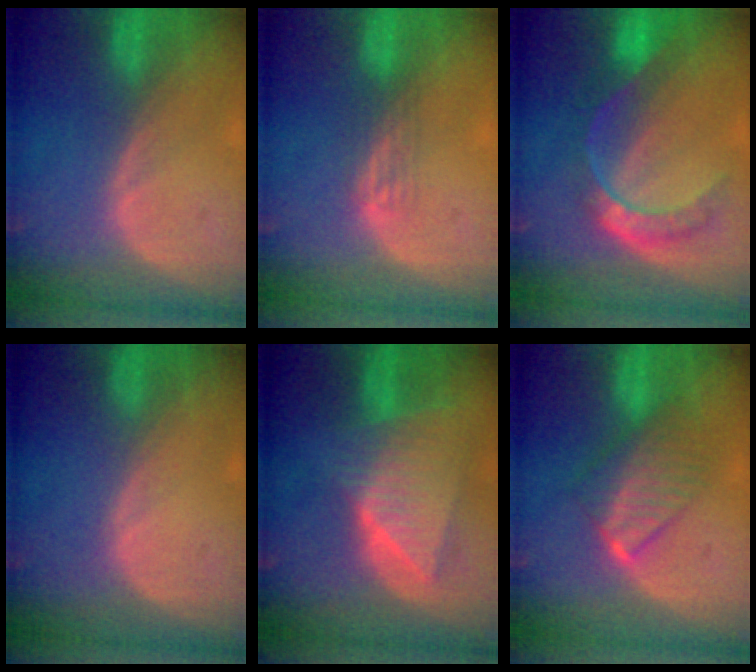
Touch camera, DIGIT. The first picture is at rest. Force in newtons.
{"total": 2.2, "press": 1.8, "slide": 1.2}
{"total": 7.8, "press": 6.6, "slide": 4.3}
{"total": 0.0}
{"total": 9.0, "press": 7.9, "slide": 4.3}
{"total": 6.4, "press": 6.3, "slide": 0.8}